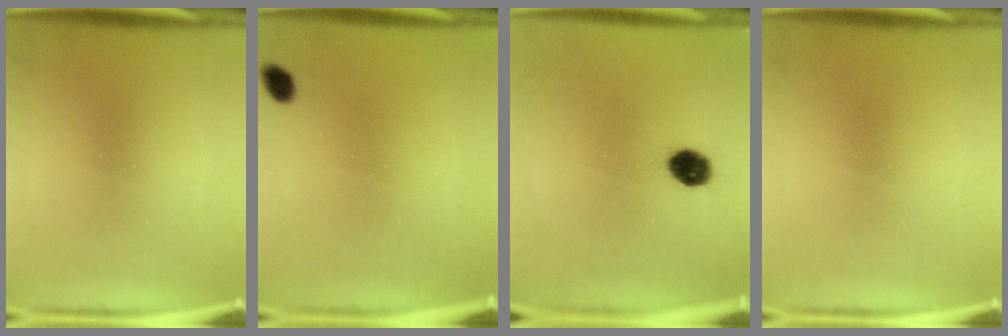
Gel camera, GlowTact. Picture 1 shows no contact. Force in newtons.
{"total": 2.0}
{"total": 5.4}
{"total": 0.0}